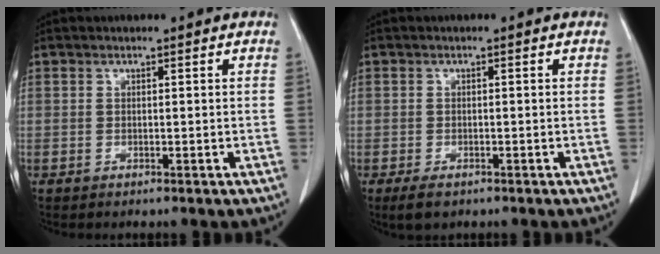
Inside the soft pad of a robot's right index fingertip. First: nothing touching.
{"total": 3.2, "force": [-1.9, 1.8, 1.8], "torque": [-0.036, -0.004, -0.022]}